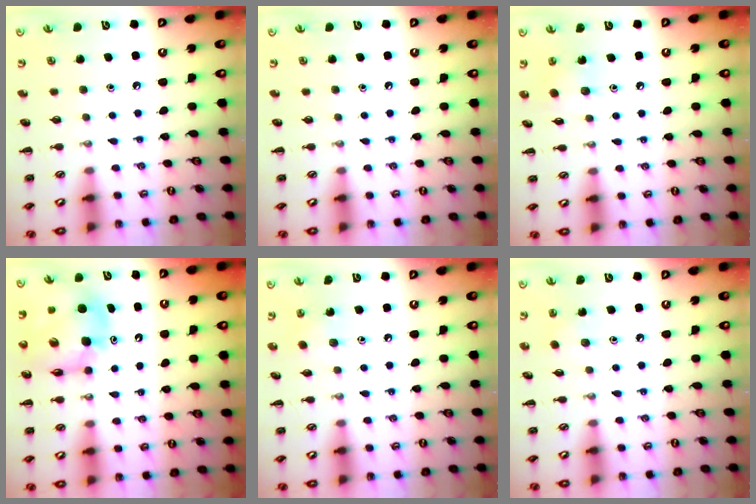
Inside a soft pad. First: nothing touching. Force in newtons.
{"total": 0.0}
{"total": 4.2, "press": 4.0, "slide": 1.2}
{"total": 9.3, "press": 8.8, "slide": 2.8}
{"total": 3.3, "press": 3.2, "slide": 1.0}
{"total": 2.5, "press": 2.4, "slide": 0.8}